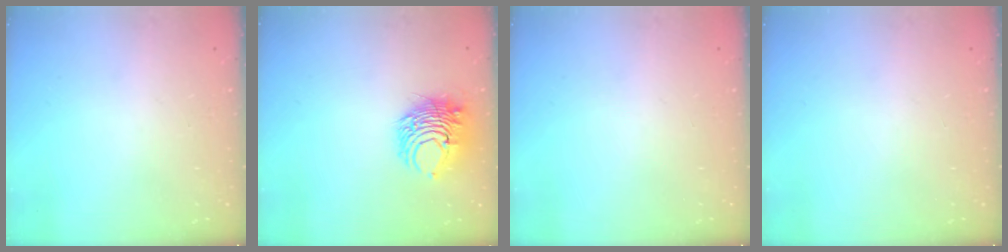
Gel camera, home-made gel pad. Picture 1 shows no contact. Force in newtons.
{"total": 8.6, "press": 8.5, "slide": 1.1}
{"total": 0.0}
{"total": 0.0}